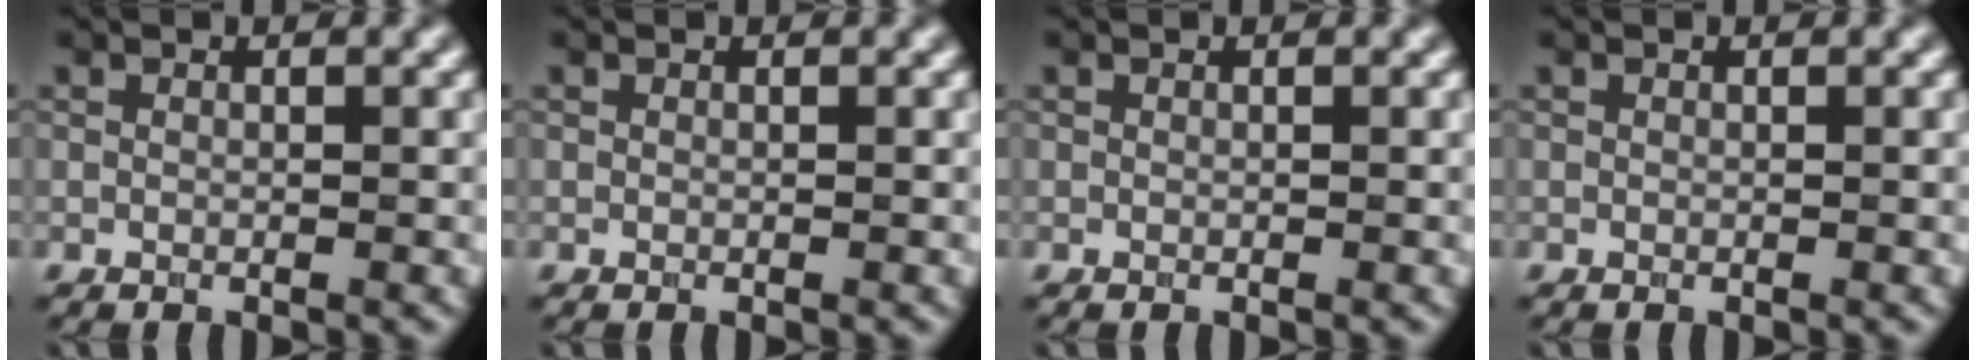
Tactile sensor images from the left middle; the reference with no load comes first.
{"total": 0.0}
{"total": 0.0}
{"total": 0.0}